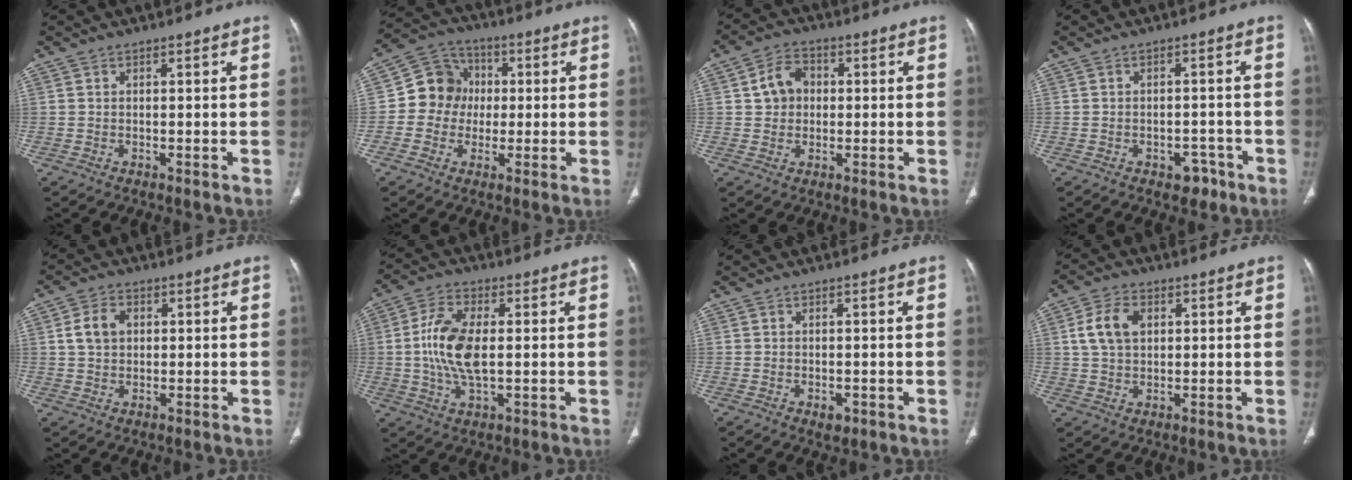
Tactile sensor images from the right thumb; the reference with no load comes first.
{"total": 9.7, "force": [0.1, 8.9, 4.0], "torque": [-0.032, 0.022, -0.012]}
{"total": 6.2, "force": [0.8, 5.2, 3.3], "torque": [-0.040, 0.010, 0.008]}
{"total": 3.6, "force": [-2.2, 2.5, 1.5], "torque": [-0.002, 0.019, -0.023]}
{"total": 5.3, "force": [1.1, 4.0, 3.3], "torque": [-0.051, 0.005, 0.018]}
{"total": 11.0, "force": [0.3, 5.3, 9.6], "torque": [-0.202, 0.001, 0.006]}
{"total": 1.8, "force": [-0.7, 1.2, 1.2], "torque": [-0.012, -0.001, -0.005]}
{"total": 7.3, "force": [1.9, 4.9, 5.0], "torque": [-0.090, 0.004, 0.035]}